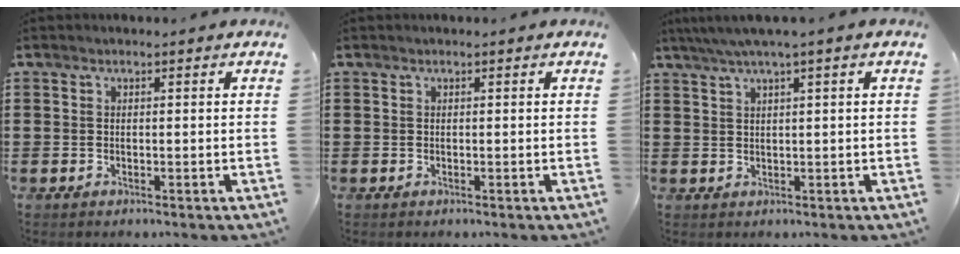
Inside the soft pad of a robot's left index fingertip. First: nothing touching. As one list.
[{"total": 0.0}, {"total": 2.0, "force": [1.0, -0.2, 1.7], "torque": [-0.031, 0.000, 0.019]}]